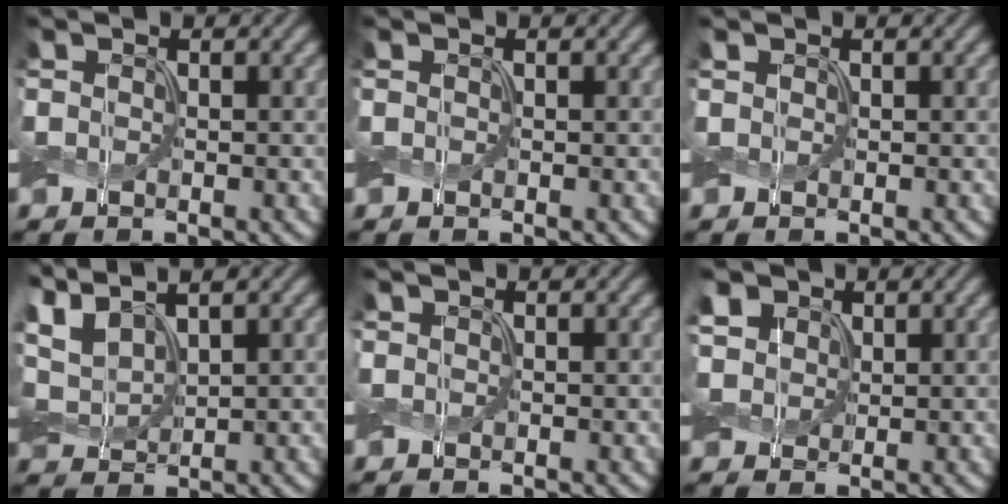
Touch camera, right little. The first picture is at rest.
{"total": 0.0}
{"total": 0.0}
{"total": 4.3, "force": [2.3, 2.0, 3.0], "torque": [-0.078, 0.020, 0.042]}
{"total": 0.0}
{"total": 4.8, "force": [2.3, 3.6, 2.3], "torque": [-0.091, 0.014, 0.038]}